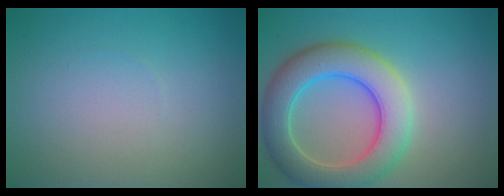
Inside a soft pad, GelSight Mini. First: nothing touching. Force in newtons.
{"total": 7.5, "press": 7.5, "slide": 0.7}